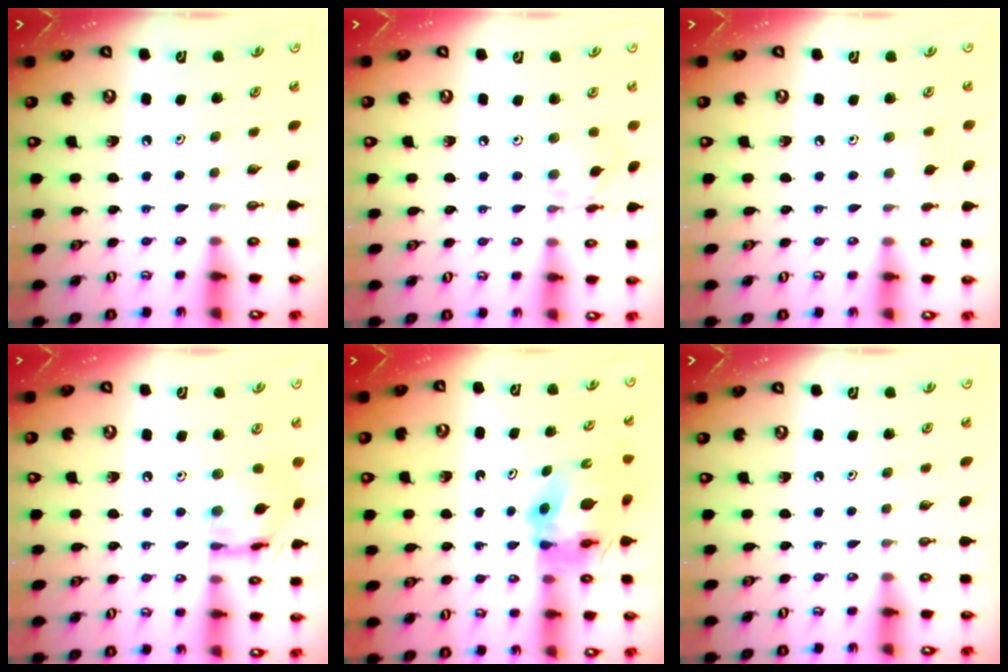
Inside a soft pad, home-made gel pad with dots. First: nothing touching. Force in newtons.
{"total": 7.0, "press": 6.9, "slide": 0.3}
{"total": 7.1, "press": 7.0, "slide": 1.0}
{"total": 12.8, "press": 12.7, "slide": 1.0}
{"total": 10.3, "press": 10.2, "slide": 1.4}
{"total": 0.0}